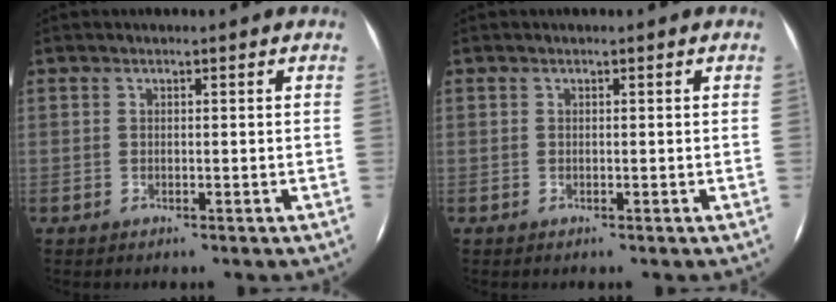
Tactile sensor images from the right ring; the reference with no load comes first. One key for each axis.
{"total": 0.0}